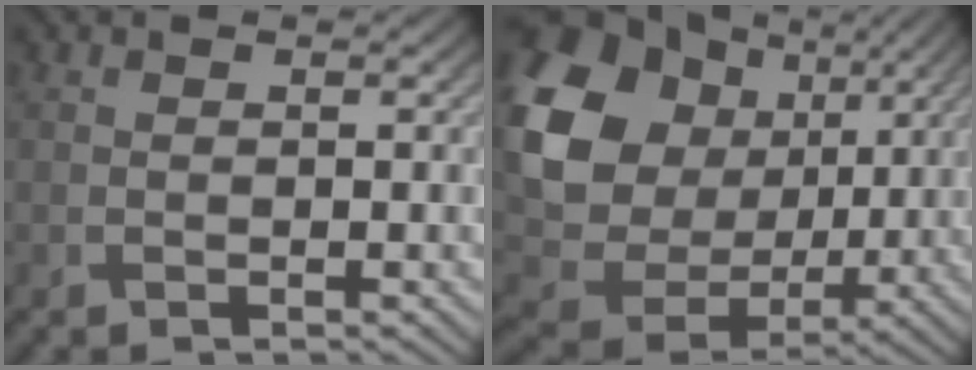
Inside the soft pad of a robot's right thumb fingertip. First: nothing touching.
{"total": 19.0, "force": [4.6, 15.3, 10.3], "torque": [-0.268, 0.001, 0.105]}